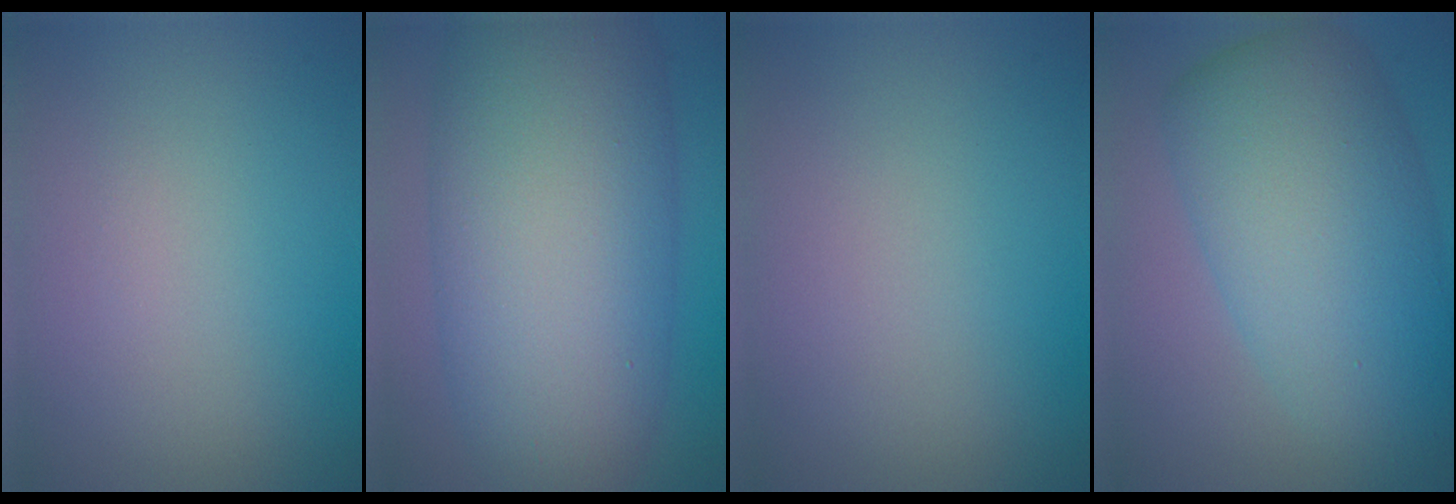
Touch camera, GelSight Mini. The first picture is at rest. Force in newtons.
{"total": 14.9, "press": 14.9, "slide": 0.1}
{"total": 0.0}
{"total": 10.4, "press": 10.4, "slide": 0.2}